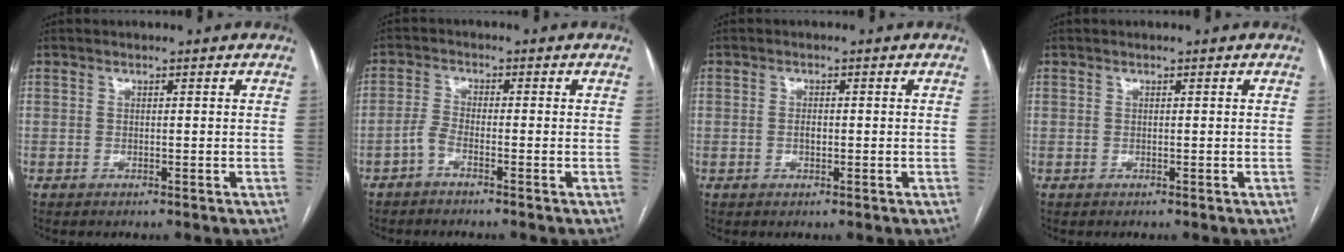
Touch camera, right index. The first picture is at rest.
{"total": 2.2, "force": [-1.6, 0.2, 1.4], "torque": [-0.034, 0.003, -0.038]}
{"total": 1.4, "force": [-0.2, 0.7, 1.2], "torque": [-0.022, 0.002, -0.003]}
{"total": 0.0}